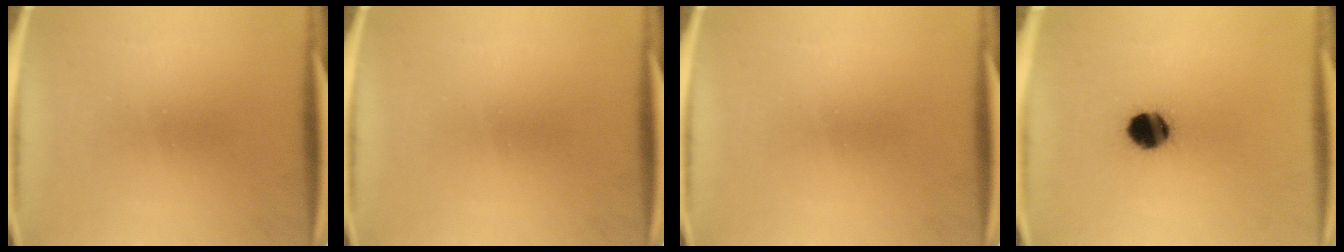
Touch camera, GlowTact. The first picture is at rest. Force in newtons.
{"total": 0.0}
{"total": 0.0}
{"total": 8.7}